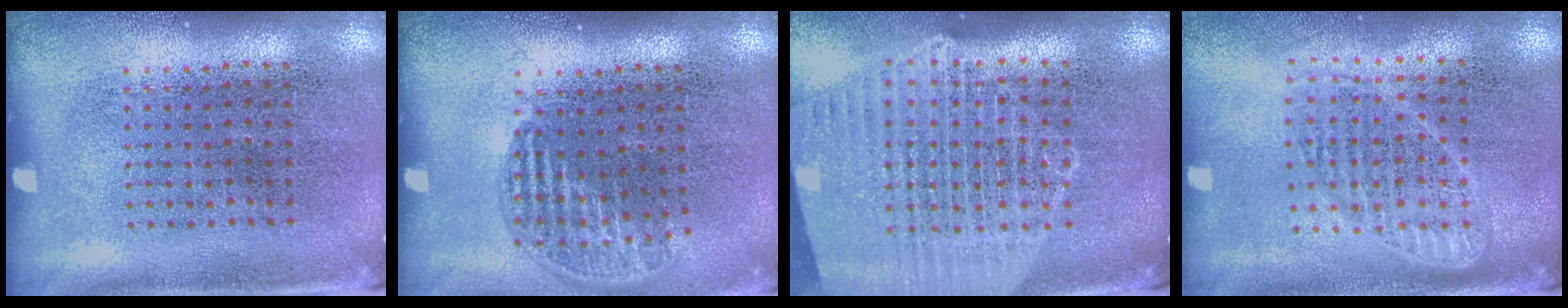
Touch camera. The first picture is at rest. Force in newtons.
{"total": 1.2, "press": 1.0, "slide": 0.6}
{"total": 2.3, "press": 2.0, "slide": 1.1}
{"total": 1.8, "press": 1.6, "slide": 0.9}